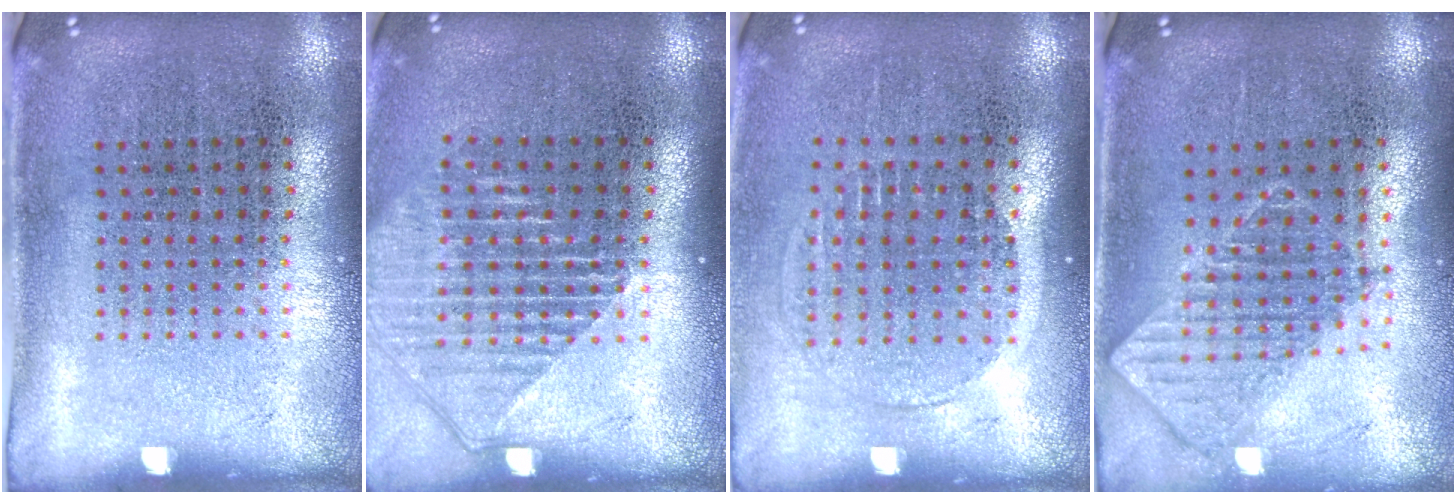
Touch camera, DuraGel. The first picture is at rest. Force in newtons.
{"total": 1.6, "press": 1.4, "slide": 0.7}
{"total": 1.4, "press": 1.2, "slide": 0.7}
{"total": 1.0, "press": 1.0, "slide": 0.2}